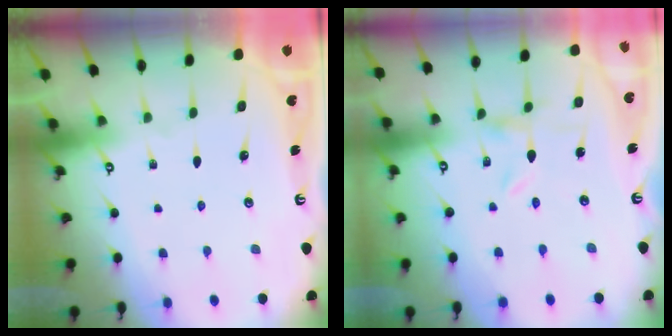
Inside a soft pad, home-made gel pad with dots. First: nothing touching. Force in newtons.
{"total": 0.0}